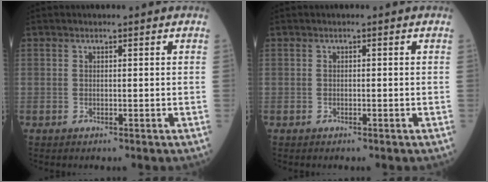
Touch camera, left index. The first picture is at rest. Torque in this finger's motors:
{"motor_torque": [0.00, 0.00, 0.00, 0.00]}